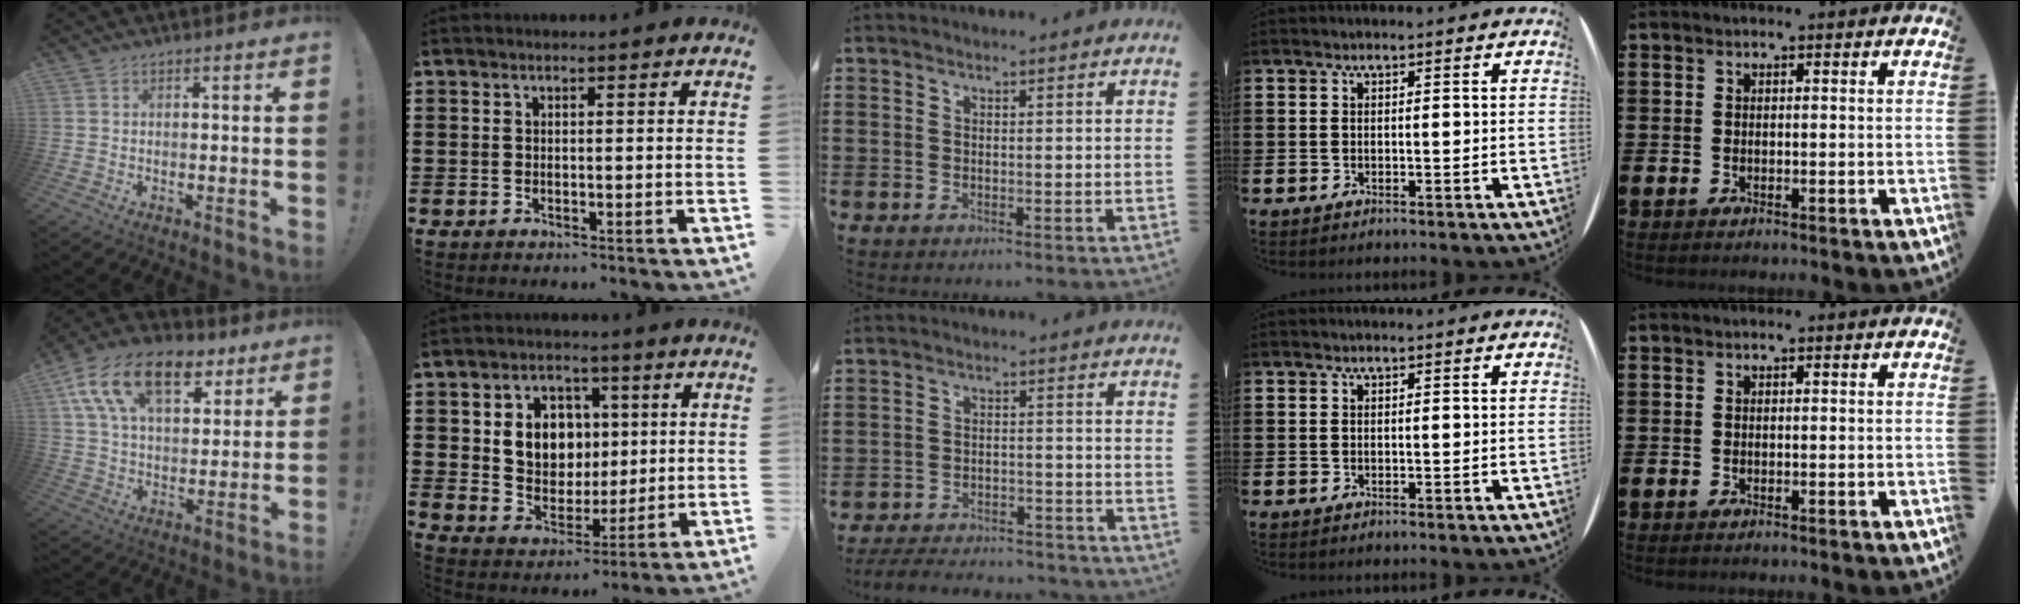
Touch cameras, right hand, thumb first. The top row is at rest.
{"thumb": {"total": 19.6, "force": [10.0, 11.2, 12.7], "torque": [-0.215, -0.038, 0.179]}, "index": {"total": 8.1, "force": [1.7, 6.9, 3.9], "torque": [-0.091, 0.016, 0.029]}, "middle": {"total": 4.8, "force": [-4.7, 0.5, 1.0], "torque": [-0.021, 0.003, -0.095]}}